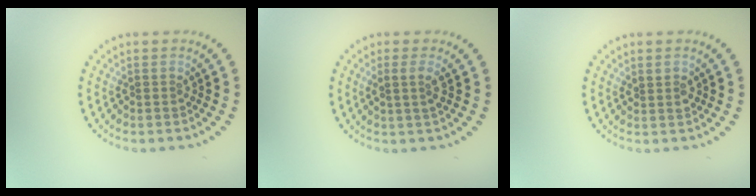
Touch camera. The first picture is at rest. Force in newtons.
{"total": 1.4, "press": 1.3, "slide": 0.5}
{"total": 1.2, "press": 1.1, "slide": 0.6}